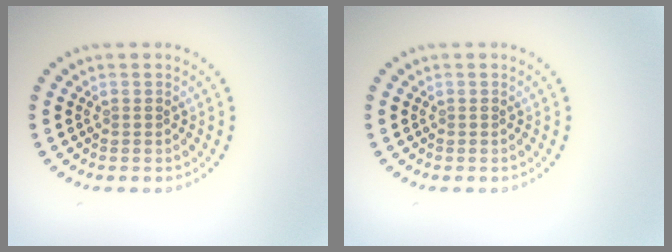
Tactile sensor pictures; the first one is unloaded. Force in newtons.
{"total": 0.0}